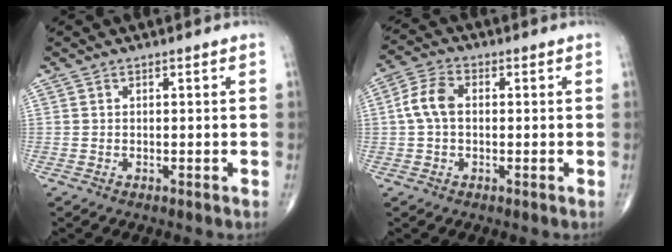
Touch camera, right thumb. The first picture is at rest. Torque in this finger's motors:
{"motor_torque": [0.20, 0.20, 0.11, -0.06, 0.10]}